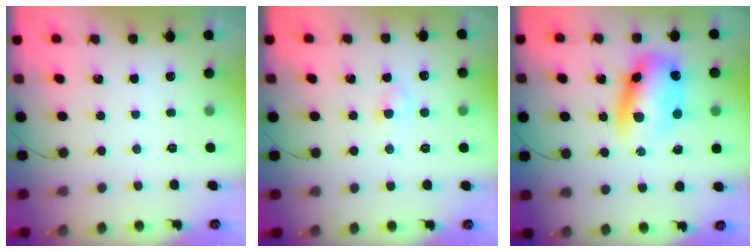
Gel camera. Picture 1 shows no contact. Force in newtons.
{"total": 2.7, "press": 2.4, "slide": 1.2}
{"total": 11.0, "press": 10.6, "slide": 2.7}